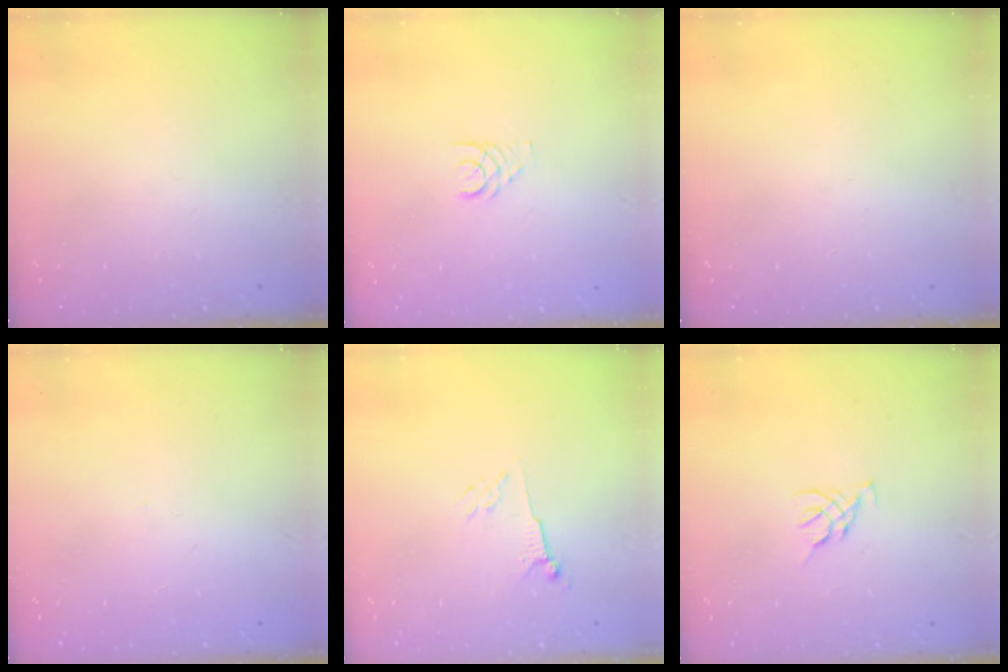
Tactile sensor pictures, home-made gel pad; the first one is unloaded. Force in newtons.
{"total": 1.7, "press": 1.7, "slide": 0.2}
{"total": 0.0}
{"total": 0.0}
{"total": 4.5, "press": 4.4, "slide": 1.0}
{"total": 3.6, "press": 3.5, "slide": 0.8}